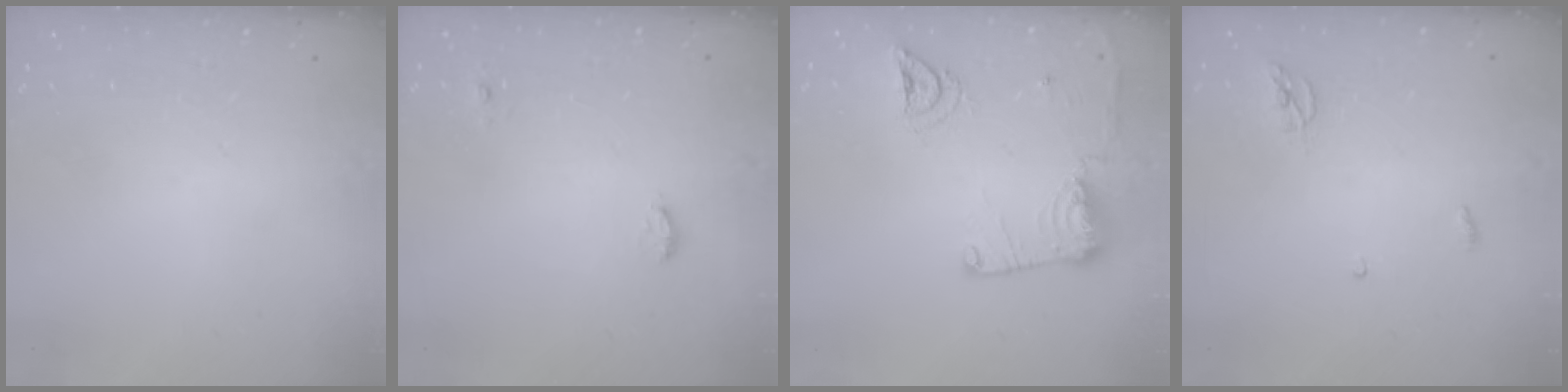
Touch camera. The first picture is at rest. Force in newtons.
{"total": 5.9, "press": 4.3, "slide": 4.1}
{"total": 13.5, "press": 13.4, "slide": 1.7}
{"total": 3.6, "press": 3.6, "slide": 0.3}